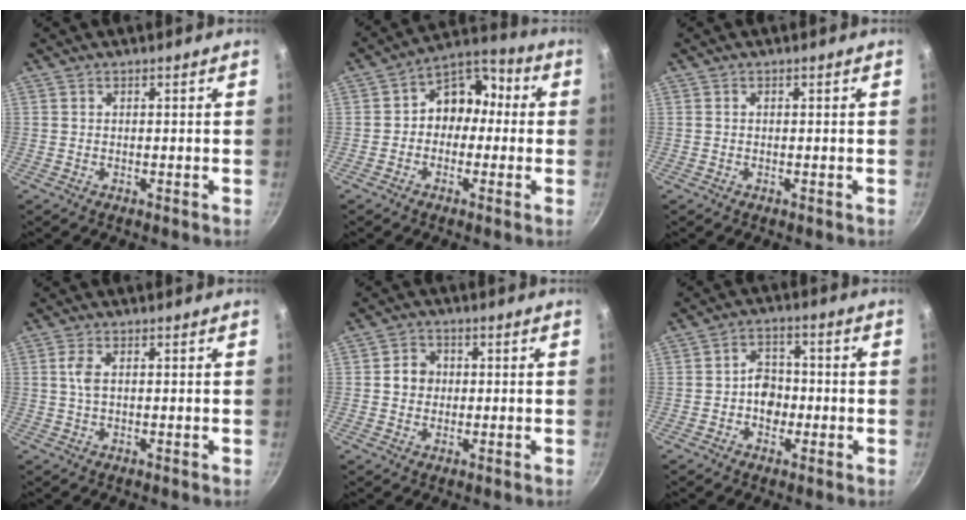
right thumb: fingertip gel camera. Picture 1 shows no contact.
{"total": 8.2, "force": [0.1, 6.4, 5.2], "torque": [-0.020, 0.027, -0.016]}
{"total": 0.0}
{"total": 2.9, "force": [0.5, 1.3, 2.5], "torque": [-0.056, 0.005, 0.009]}
{"total": 4.4, "force": [0.3, 4.0, 1.9], "torque": [-0.004, 0.006, -0.002]}
{"total": 6.1, "force": [-1.1, 4.9, 3.5], "torque": [-0.016, 0.018, -0.023]}